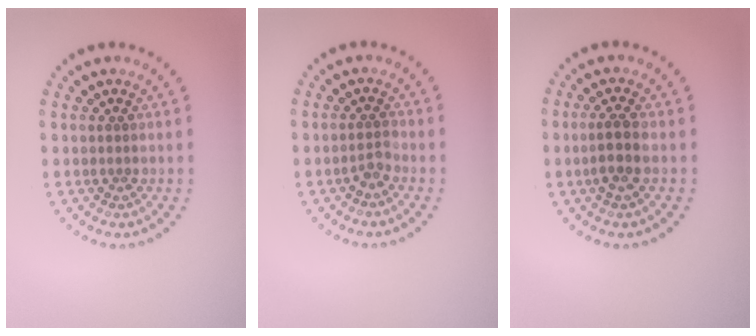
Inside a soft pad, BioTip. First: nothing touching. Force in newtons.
{"total": 1.2, "press": 1.0, "slide": 0.7}
{"total": 2.2, "press": 1.9, "slide": 1.0}